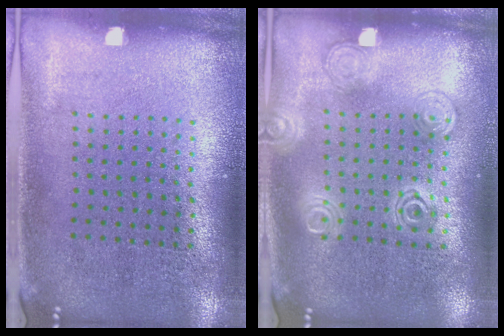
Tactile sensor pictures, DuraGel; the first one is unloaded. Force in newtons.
{"total": 1.3, "press": 1.2, "slide": 0.3}